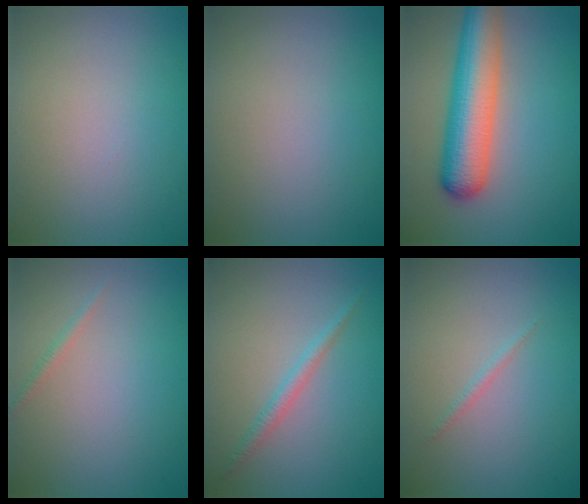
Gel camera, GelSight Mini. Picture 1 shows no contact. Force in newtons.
{"total": 0.0}
{"total": 7.2, "press": 7.2, "slide": 0.3}
{"total": 0.7, "press": 0.7, "slide": 0.0}
{"total": 1.4, "press": 1.4, "slide": 0.1}
{"total": 0.6, "press": 0.6, "slide": 0.0}